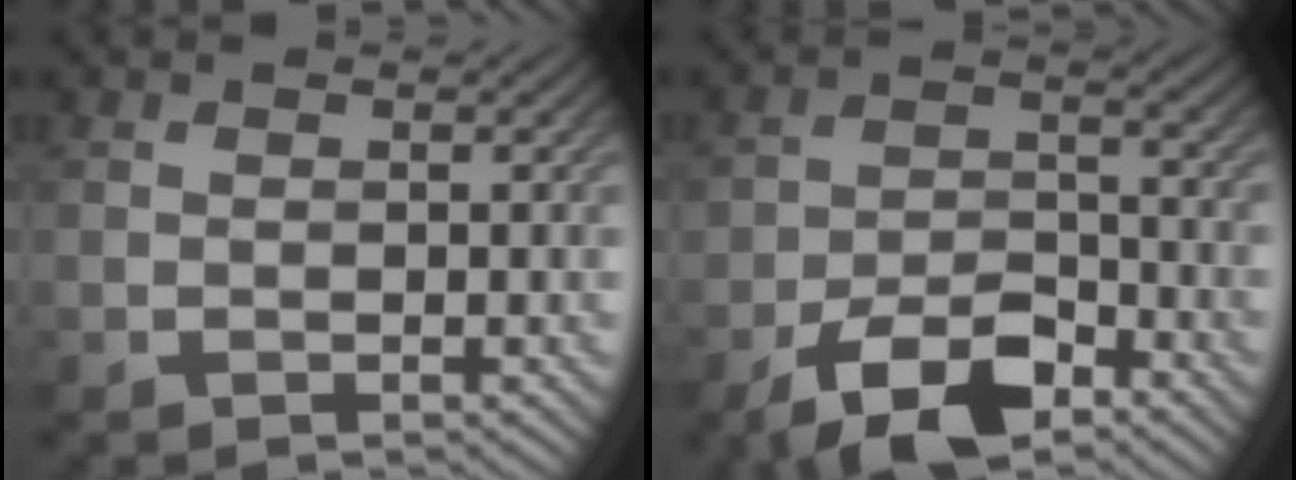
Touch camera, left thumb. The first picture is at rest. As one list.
[{"total": 7.6, "force": [-5.1, 3.5, 4.5], "torque": [-0.075, 0.002, -0.101]}]